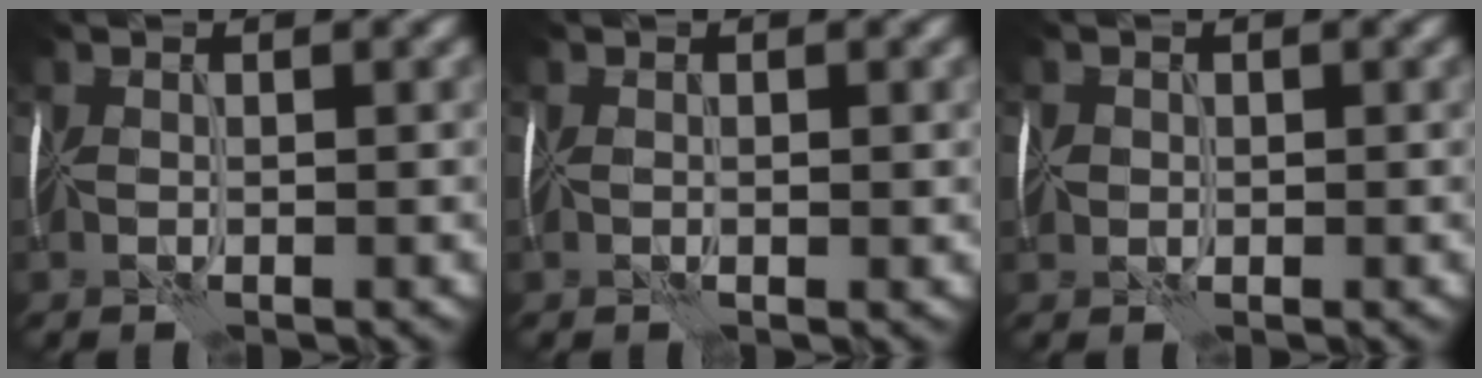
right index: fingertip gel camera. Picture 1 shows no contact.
{"total": 0.0}
{"total": 1.0, "force": [0.0, 1.0, -0.2], "torque": [0.000, 0.005, -0.004]}